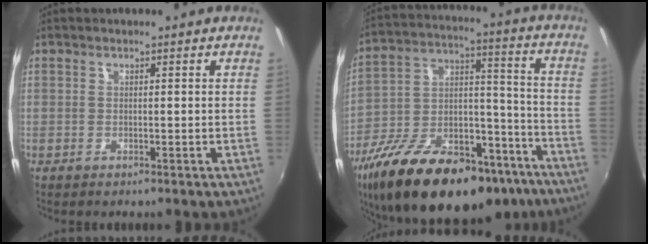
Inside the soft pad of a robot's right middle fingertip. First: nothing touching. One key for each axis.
{"total": 31.2, "fx": -21.6, "fy": 13.6, "fz": 17.9, "tx": -0.311, "ty": 0.010, "tz": -0.317}